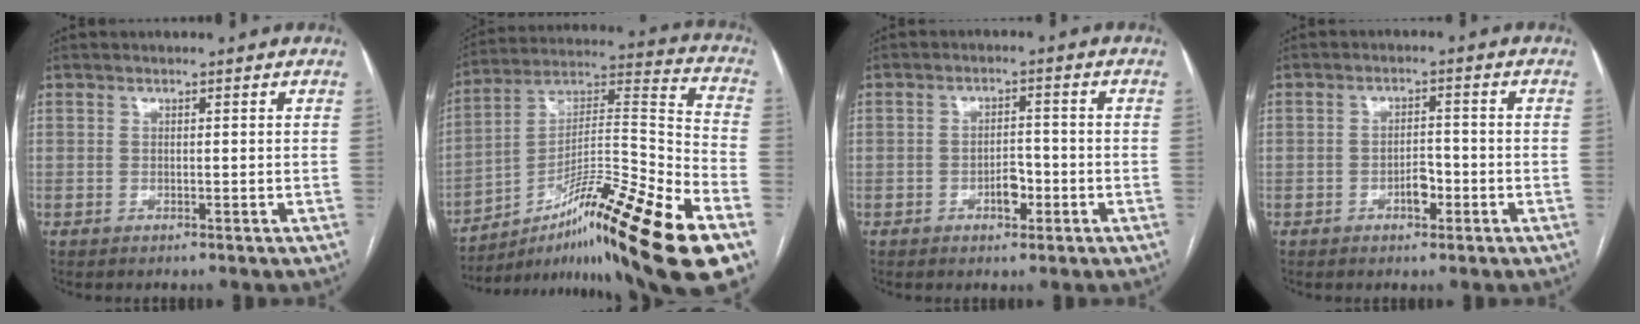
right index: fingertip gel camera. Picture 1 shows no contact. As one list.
[{"total": 25.9, "force": [-14.6, 1.1, 21.3], "torque": [-0.297, 0.006, -0.235]}, {"total": 3.4, "force": [-1.6, 1.6, 2.5], "torque": [-0.036, 0.006, -0.025]}, {"total": 3.0, "force": [-1.5, 1.4, 2.2], "torque": [-0.033, 0.006, -0.027]}]